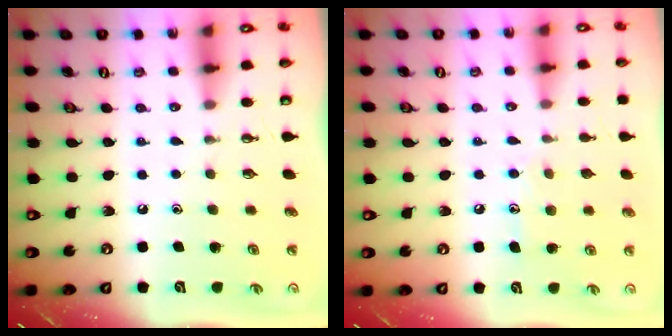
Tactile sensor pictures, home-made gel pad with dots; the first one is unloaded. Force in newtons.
{"total": 7.0, "press": 7.0, "slide": 0.2}